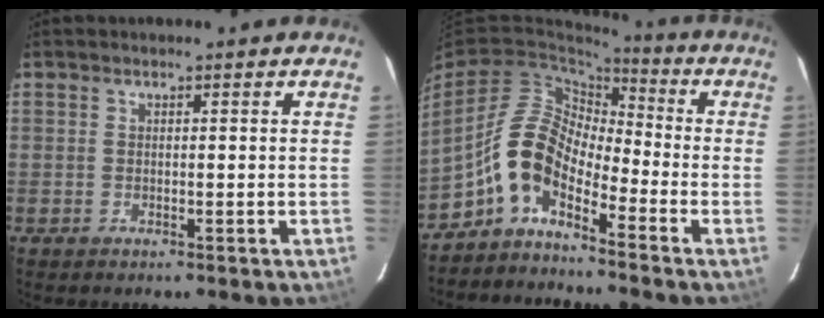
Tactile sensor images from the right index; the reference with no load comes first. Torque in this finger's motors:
{"motor_torque": [1.48, -0.66, 0.76, 0.12]}